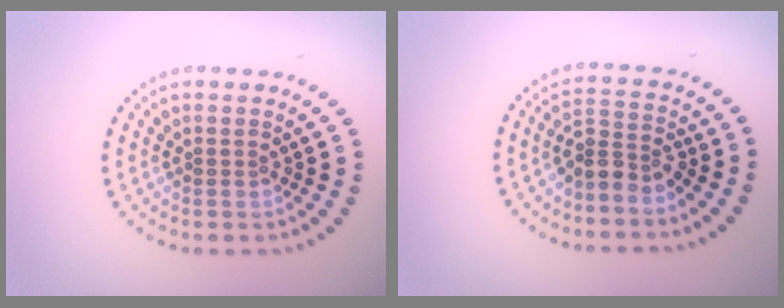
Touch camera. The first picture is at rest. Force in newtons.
{"total": 2.7, "press": 2.2, "slide": 1.6}